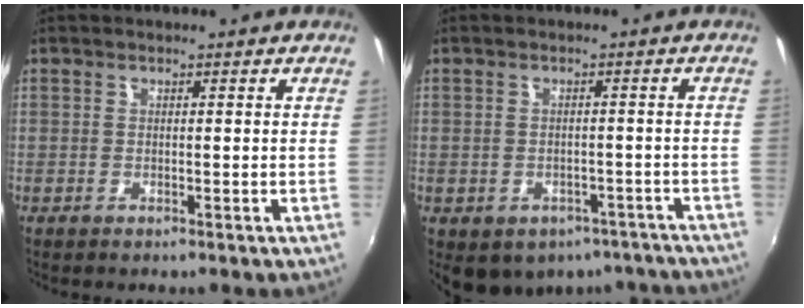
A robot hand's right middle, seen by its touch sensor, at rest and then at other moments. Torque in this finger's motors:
{"motor_torque": [1.07, -1.07, 0.34, 0.11]}